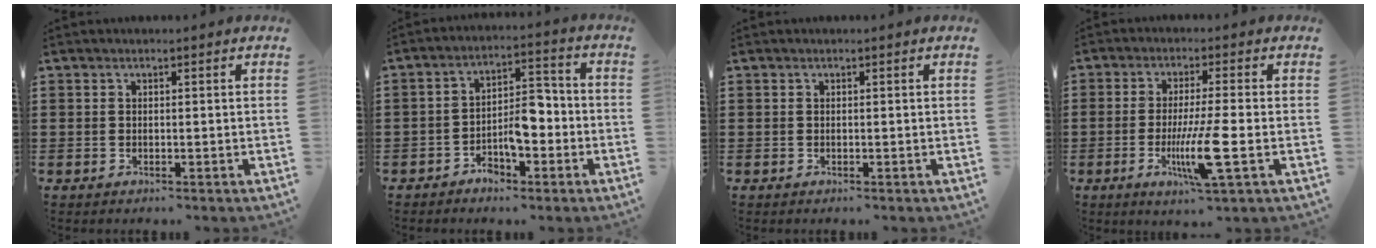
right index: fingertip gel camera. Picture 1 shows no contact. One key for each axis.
{"total": 6.0, "fx": -2.4, "fy": 3.1, "fz": 4.5, "tx": -0.072, "ty": 0.006, "tz": -0.046}
{"total": 0.0}
{"total": 9.0, "fx": -2.4, "fy": 0.6, "fz": 8.7, "tx": -0.170, "ty": -0.023, "tz": -0.047}